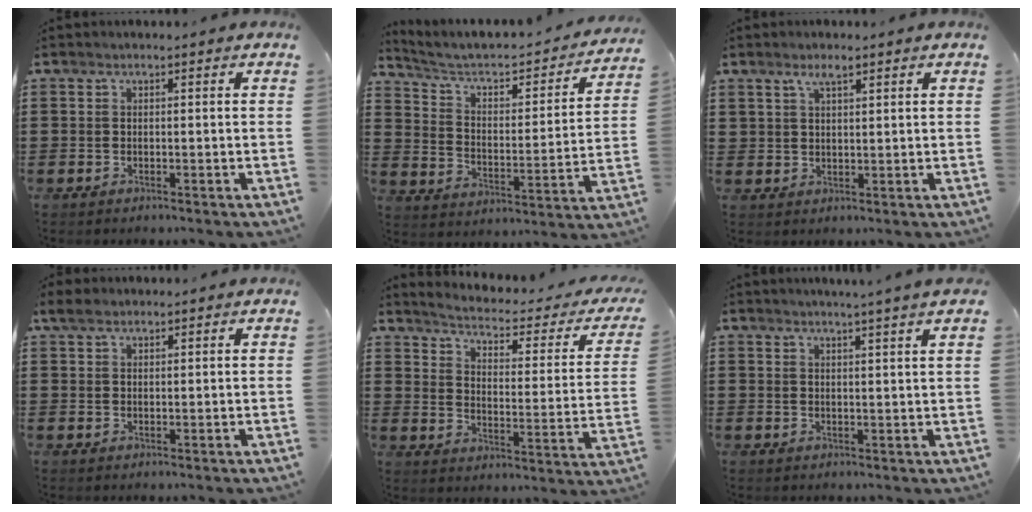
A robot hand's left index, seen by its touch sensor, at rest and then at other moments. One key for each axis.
{"total": 4.5, "fx": 3.5, "fy": 1.8, "fz": 2.2, "tx": -0.065, "ty": -0.028, "tz": 0.050}
{"total": 2.6, "fx": 1.9, "fy": 1.2, "fz": 1.3, "tx": -0.030, "ty": 0.005, "tz": 0.035}
{"total": 2.4, "fx": 1.7, "fy": 1.0, "fz": 1.4, "tx": -0.032, "ty": 0.005, "tz": 0.033}
{"total": 2.7, "fx": 2.1, "fy": 0.2, "fz": 1.6, "tx": -0.050, "ty": -0.026, "tz": 0.025}
{"total": 2.8, "fx": 2.5, "fy": -0.7, "fz": 1.1, "tx": -0.026, "ty": -0.007, "tz": 0.044}